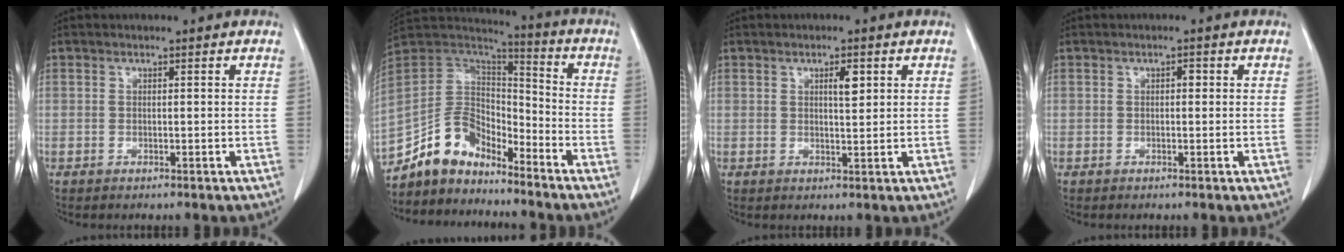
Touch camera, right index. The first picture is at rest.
{"total": 11.4, "force": [-9.8, 5.0, 3.3], "torque": [-0.065, 0.045, -0.189]}
{"total": 2.6, "force": [1.0, 0.6, 2.3], "torque": [-0.038, -0.003, 0.017]}
{"total": 0.8, "force": [0.1, 0.5, 0.7], "torque": [-0.005, 0.004, -0.001]}